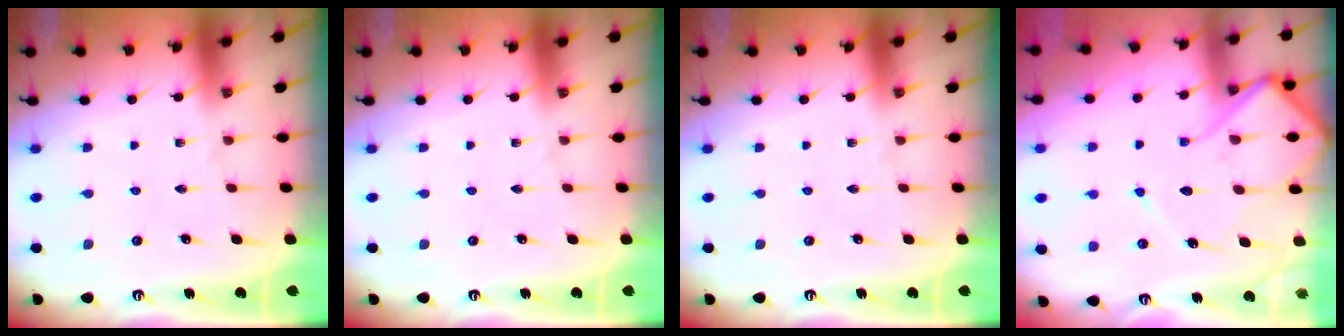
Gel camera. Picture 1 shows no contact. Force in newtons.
{"total": 0.0}
{"total": 0.0}
{"total": 12.7, "press": 12.6, "slide": 1.3}